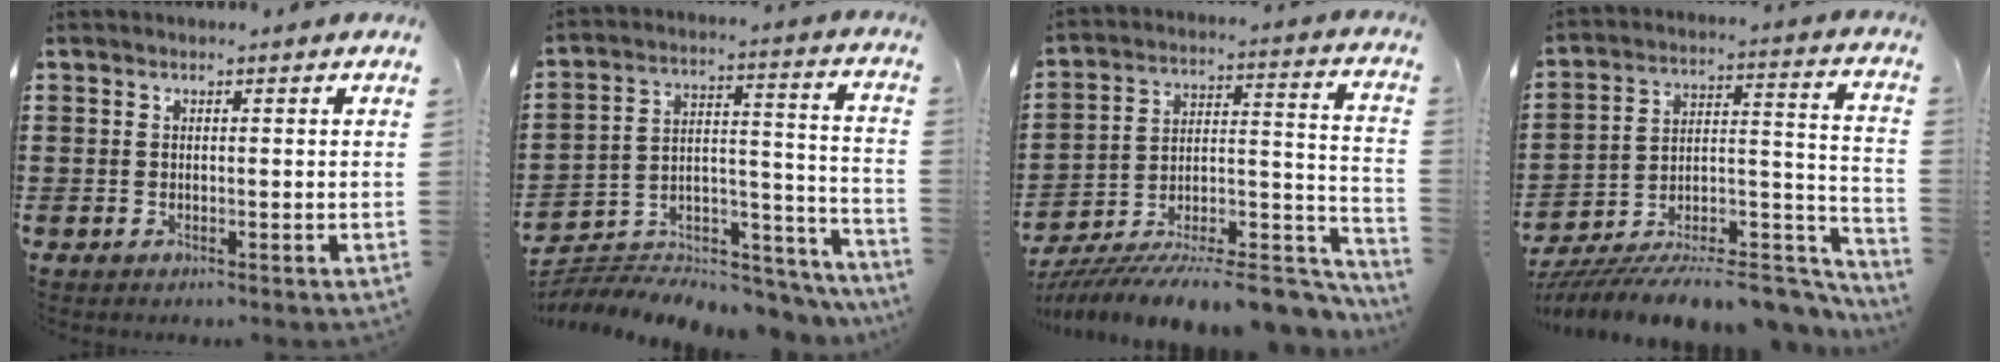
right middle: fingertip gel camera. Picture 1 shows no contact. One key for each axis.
{"total": 5.4, "fx": -5.1, "fy": 1.6, "fz": 0.3, "tx": -0.001, "ty": 0.006, "tz": -0.104}
{"total": 12.8, "fx": -11.4, "fy": 2.0, "fz": 5.5, "tx": -0.056, "ty": 0.037, "tz": -0.207}
{"total": 12.5, "fx": -11.2, "fy": 2.3, "fz": 4.9, "tx": -0.056, "ty": 0.039, "tz": -0.210}